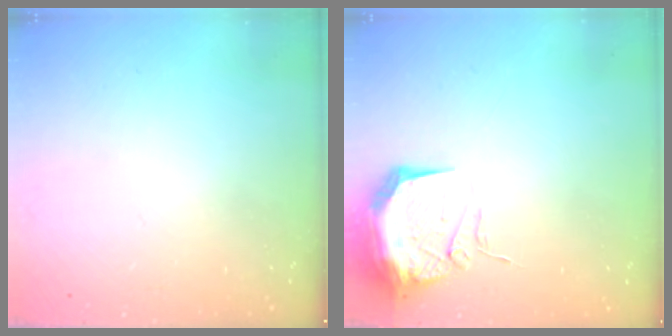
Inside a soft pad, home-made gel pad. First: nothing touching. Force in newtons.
{"total": 11.4, "press": 11.2, "slide": 1.9}